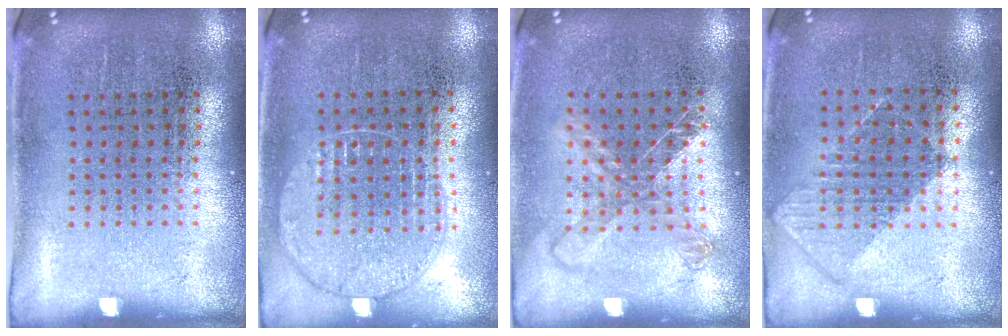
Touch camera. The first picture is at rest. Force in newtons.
{"total": 1.0, "press": 0.9, "slide": 0.2}
{"total": 1.3, "press": 1.1, "slide": 0.7}
{"total": 0.8, "press": 0.7, "slide": 0.4}